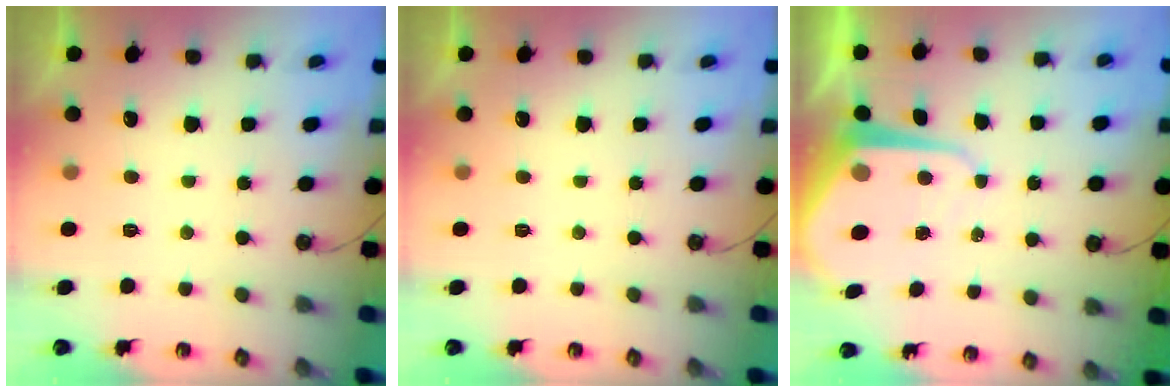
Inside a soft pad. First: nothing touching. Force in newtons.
{"total": 0.0}
{"total": 9.5, "press": 9.5, "slide": 0.7}